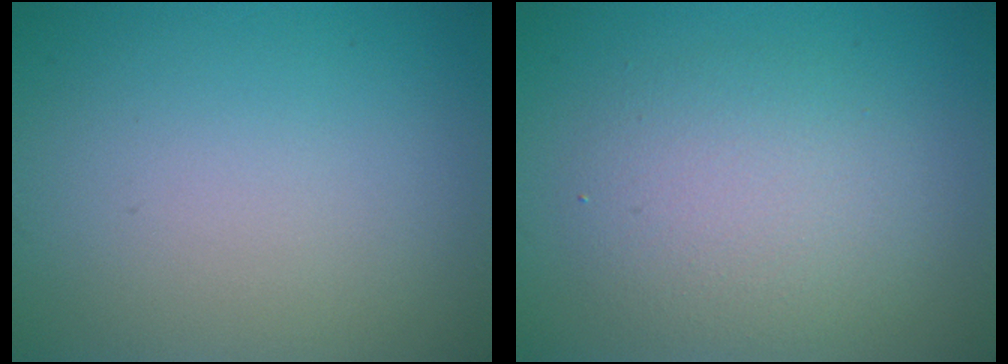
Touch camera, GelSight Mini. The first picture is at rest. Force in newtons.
{"total": 4.2, "press": 4.2, "slide": 0.1}